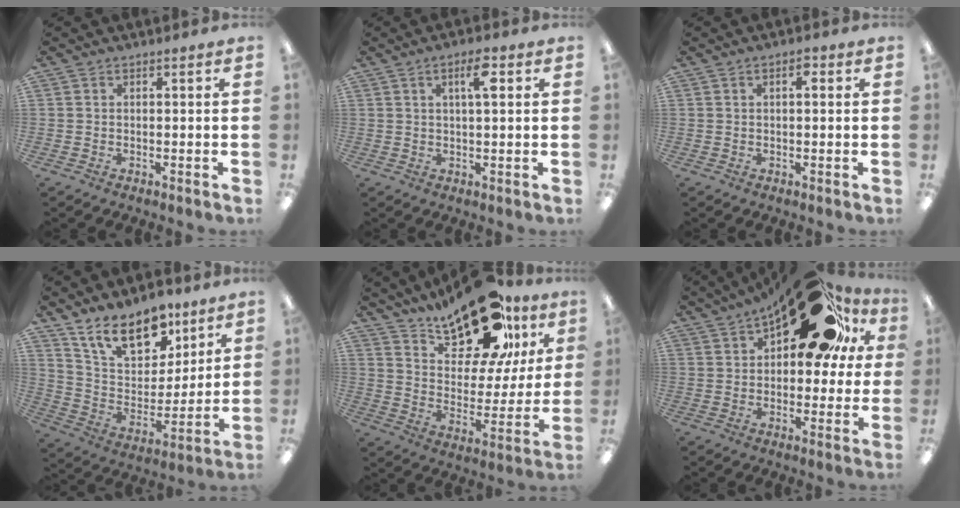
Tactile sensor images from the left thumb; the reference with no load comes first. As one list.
[{"total": 5.4, "force": [2.1, 1.5, 4.8], "torque": [-0.083, 0.001, 0.030]}, {"total": 2.3, "force": [0.8, 1.0, 2.0], "torque": [-0.025, -0.001, 0.008]}, {"total": 17.0, "force": [12.0, 8.5, 8.5], "torque": [-0.146, -0.062, 0.218]}, {"total": 21.0, "force": [15.7, 8.9, 10.9], "torque": [-0.174, -0.094, 0.271]}, {"total": 22.7, "force": [12.4, 10.3, 16.0], "torque": [-0.224, -0.062, 0.208]}]